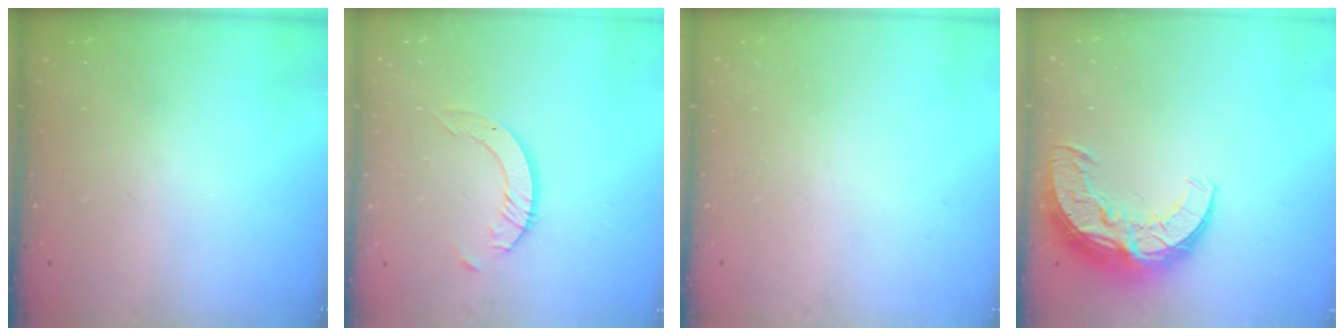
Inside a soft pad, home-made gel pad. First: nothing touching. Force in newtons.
{"total": 3.7, "press": 3.7, "slide": 0.3}
{"total": 0.0}
{"total": 12.7, "press": 12.6, "slide": 1.1}